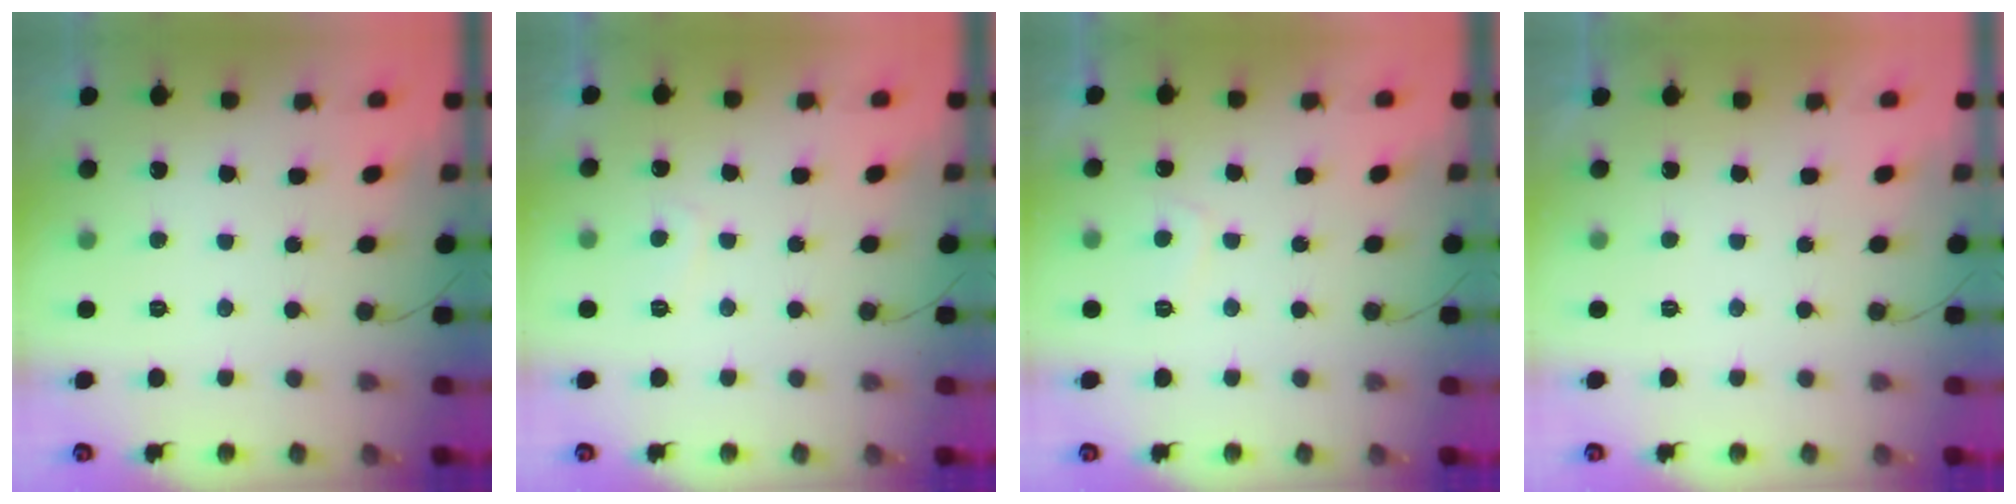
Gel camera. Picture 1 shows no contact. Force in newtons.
{"total": 1.6, "press": 1.4, "slide": 0.7}
{"total": 2.3, "press": 2.2, "slide": 0.6}
{"total": 2.3, "press": 2.3, "slide": 0.4}